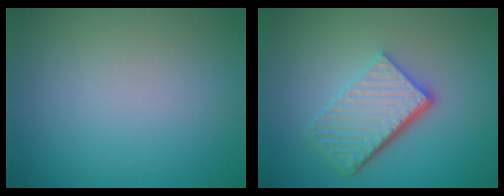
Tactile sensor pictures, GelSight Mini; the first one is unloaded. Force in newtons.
{"total": 6.1, "press": 4.2, "slide": 4.5}